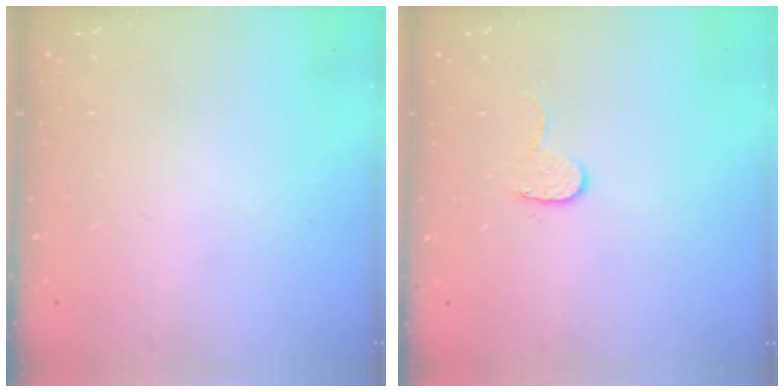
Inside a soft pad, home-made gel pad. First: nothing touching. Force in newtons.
{"total": 5.6, "press": 5.6, "slide": 0.5}